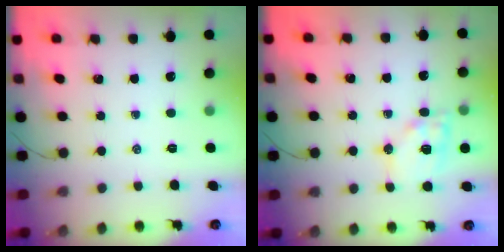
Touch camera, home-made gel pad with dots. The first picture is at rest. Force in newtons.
{"total": 12.9, "press": 12.7, "slide": 2.0}